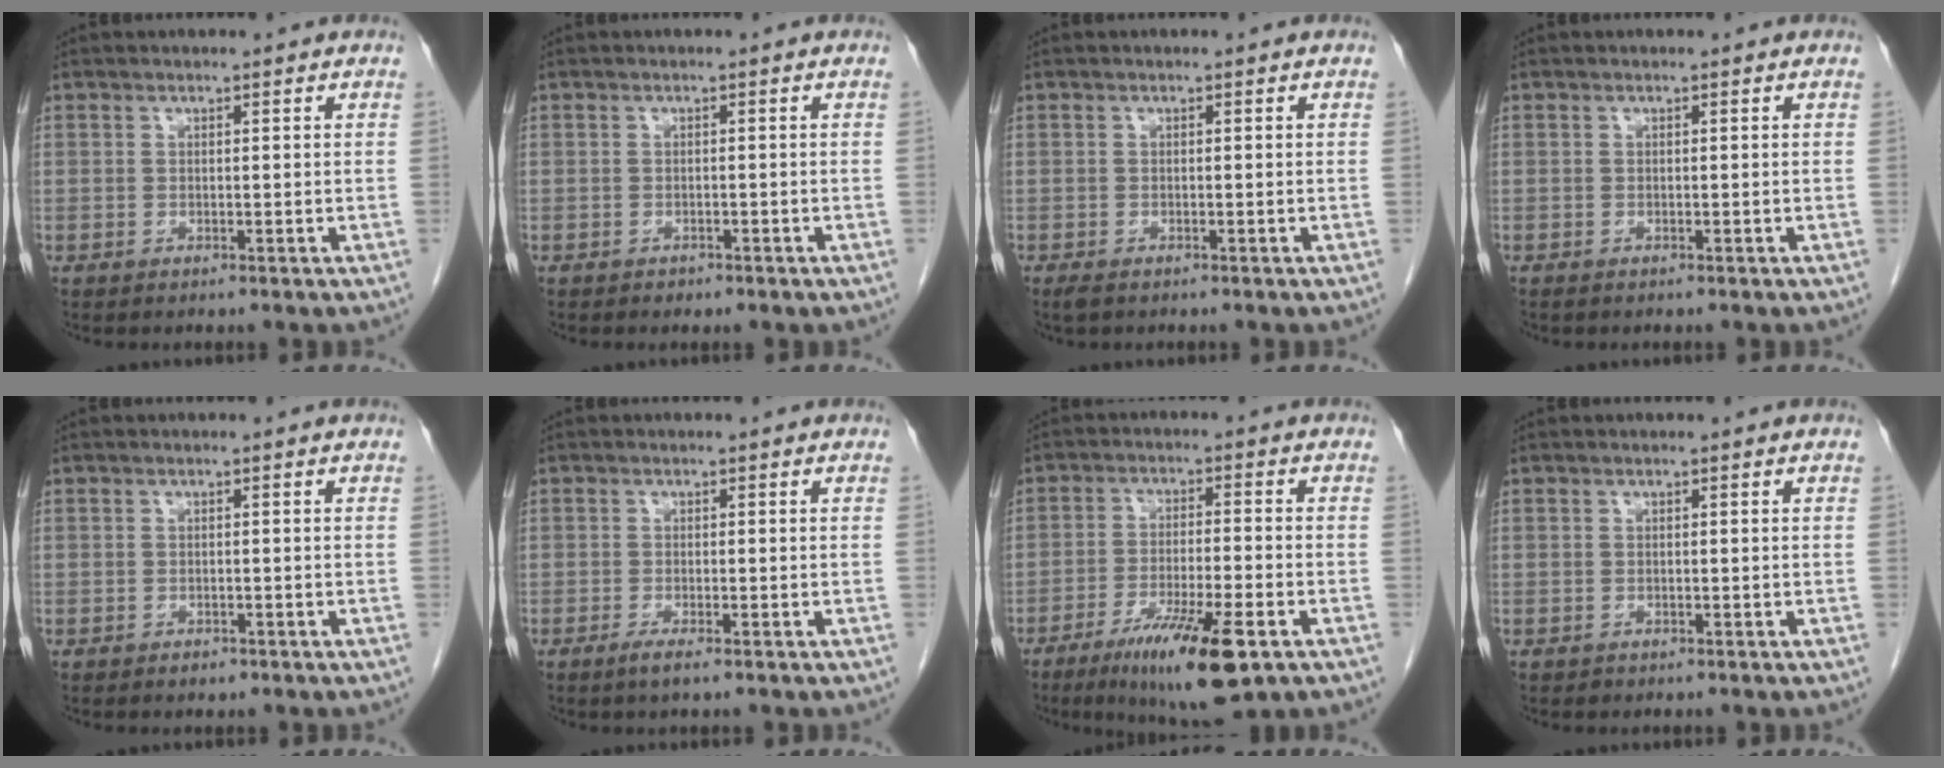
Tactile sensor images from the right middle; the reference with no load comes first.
{"total": 0.7, "force": [-0.5, 0.3, 0.2], "torque": [-0.009, 0.000, -0.007]}
{"total": 1.3, "force": [-1.0, 0.6, 0.7], "torque": [-0.017, -0.003, -0.014]}
{"total": 0.0}
{"total": 0.9, "force": [-0.6, 0.5, 0.3], "torque": [-0.007, 0.000, -0.007]}
{"total": 1.8, "force": [-1.2, 0.1, 1.4], "torque": [-0.030, -0.005, -0.023]}
{"total": 12.4, "force": [-6.9, 1.3, 10.2], "torque": [-0.175, -0.029, -0.109]}
{"total": 0.0}